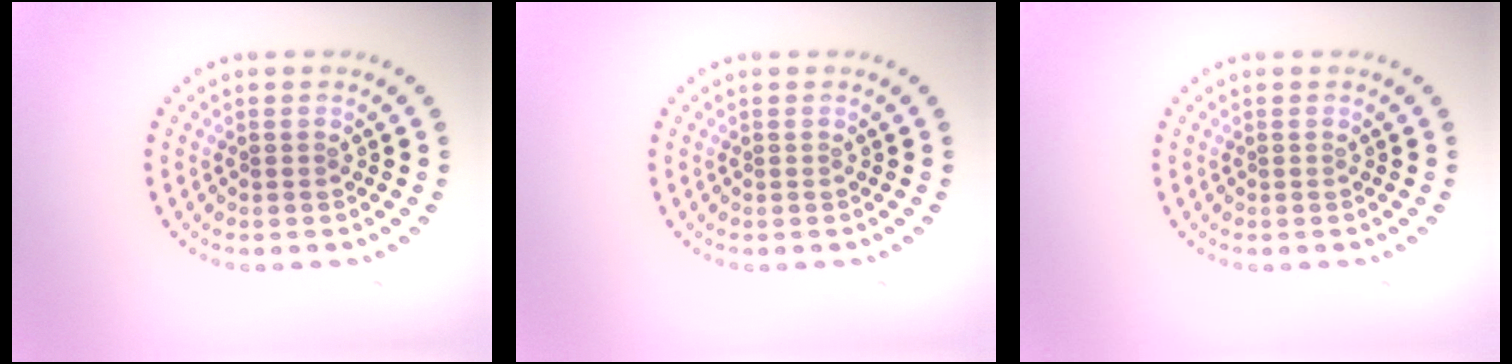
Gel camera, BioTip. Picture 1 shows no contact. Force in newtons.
{"total": 0.0}
{"total": 0.0}